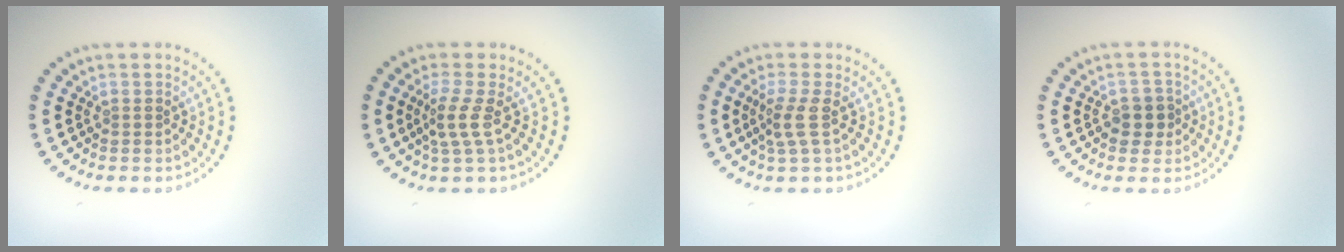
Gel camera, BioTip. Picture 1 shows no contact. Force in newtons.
{"total": 2.4, "press": 1.6, "slide": 1.8}
{"total": 2.3, "press": 1.7, "slide": 1.5}
{"total": 1.9, "press": 1.8, "slide": 0.7}